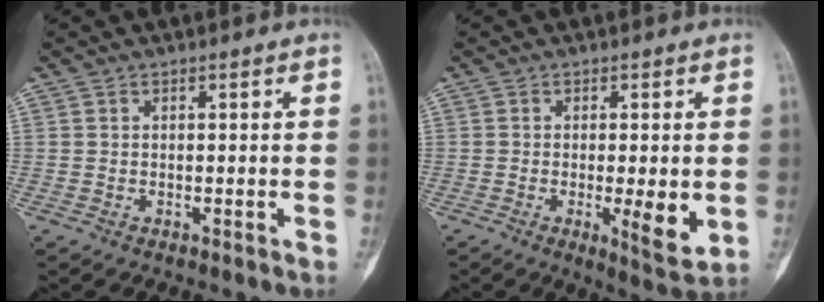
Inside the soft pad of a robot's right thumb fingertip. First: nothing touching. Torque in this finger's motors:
{"motor_torque": [-0.11, 0.33, 0.03, 0.01, 0.04]}